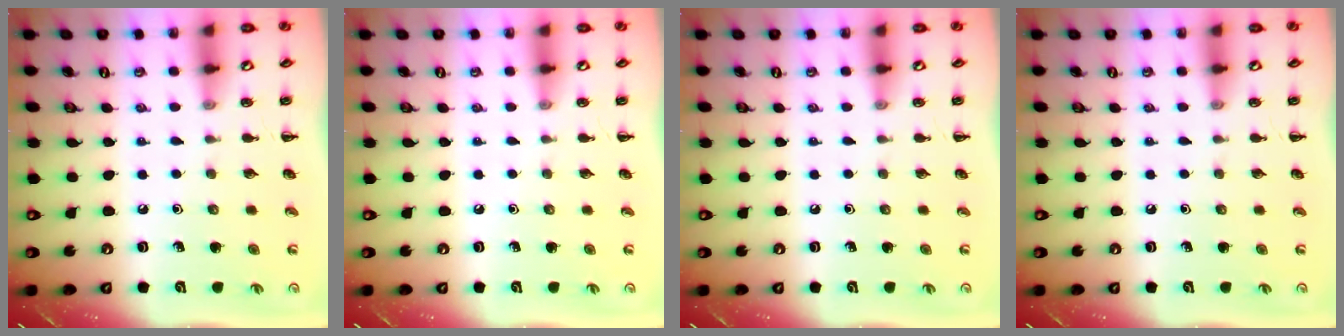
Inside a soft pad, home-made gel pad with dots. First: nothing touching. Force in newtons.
{"total": 0.0}
{"total": 0.0}
{"total": 0.0}